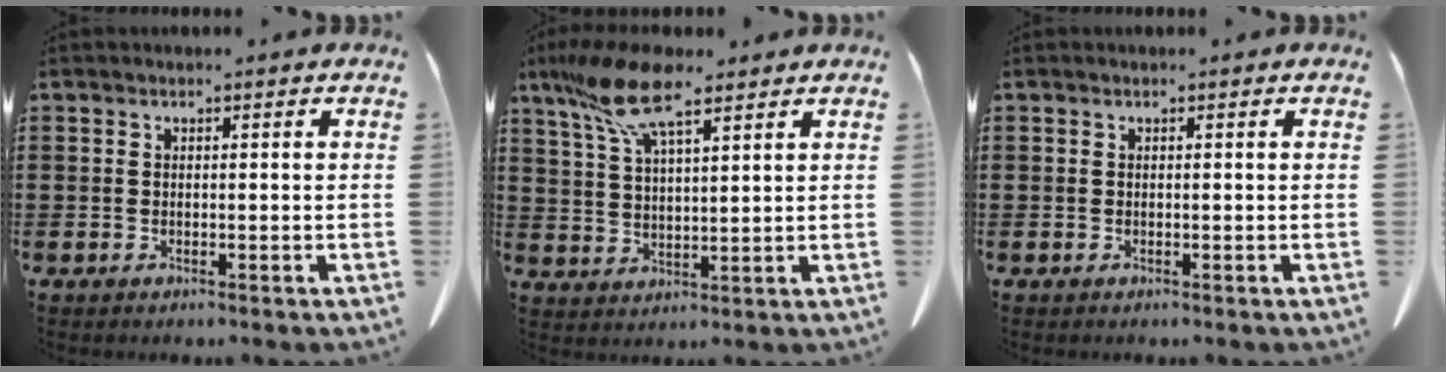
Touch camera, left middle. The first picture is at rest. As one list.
[{"total": 10.3, "force": [6.9, 2.9, 7.1], "torque": [-0.163, -0.008, 0.124]}, {"total": 0.0}]